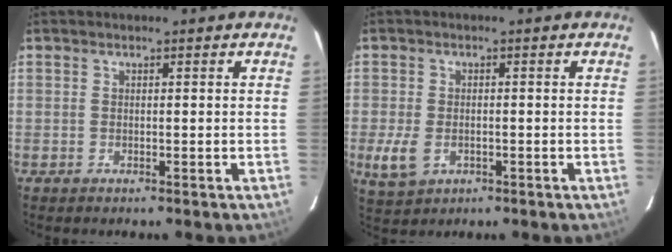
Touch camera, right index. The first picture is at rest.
{"total": 5.7, "force": [-1.7, 3.9, 3.7], "torque": [-0.089, -0.010, -0.025]}